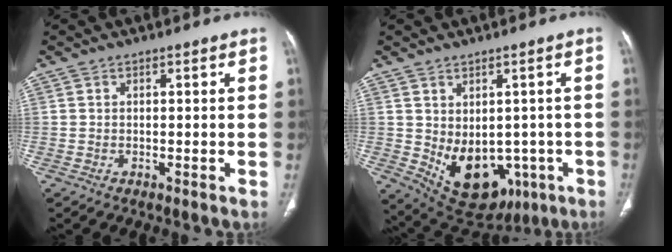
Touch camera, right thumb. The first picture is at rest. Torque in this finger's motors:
{"motor_torque": [-0.40, 0.62, 0.00, 0.07, 0.17]}